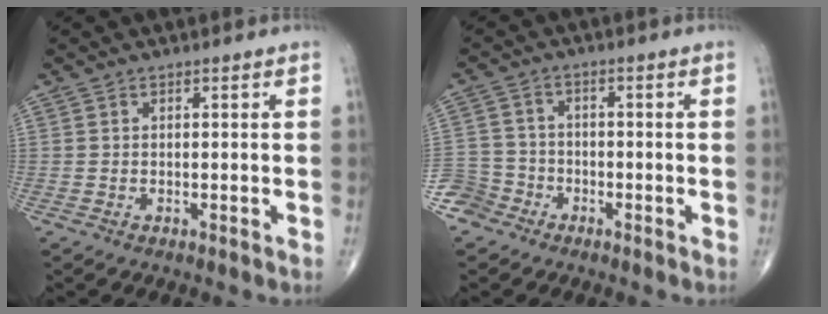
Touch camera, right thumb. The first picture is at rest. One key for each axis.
{"total": 5.6, "fx": -3.8, "fy": 4.1, "fz": 0.1, "tx": 0.020, "ty": 0.024, "tz": -0.082}